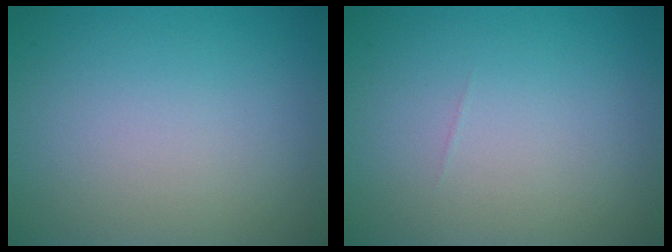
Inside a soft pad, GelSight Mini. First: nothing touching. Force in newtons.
{"total": 0.0}